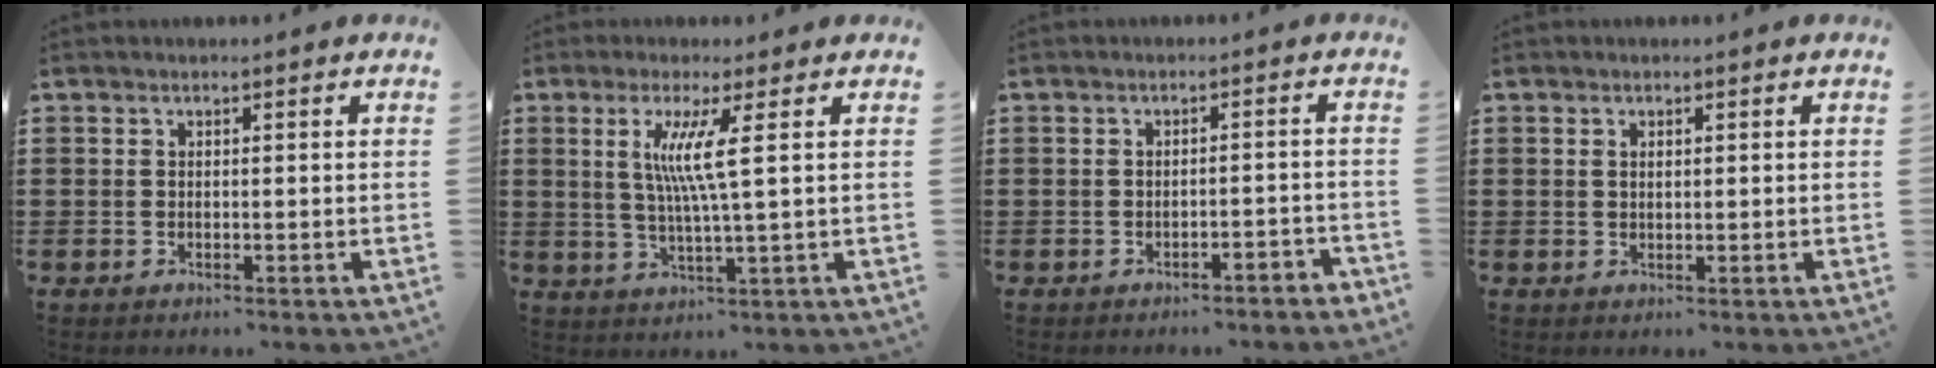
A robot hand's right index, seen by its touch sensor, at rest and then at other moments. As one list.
[{"total": 6.3, "force": [1.4, -0.8, 6.1], "torque": [-0.122, -0.010, 0.018]}, {"total": 2.1, "force": [-2.0, 0.1, 0.7], "torque": [-0.016, 0.001, -0.041]}, {"total": 0.8, "force": [0.2, 0.4, 0.7], "torque": [-0.015, 0.002, 0.004]}]